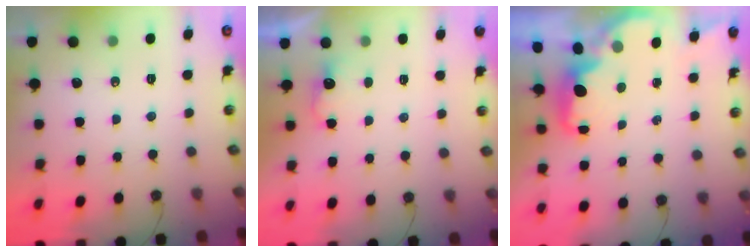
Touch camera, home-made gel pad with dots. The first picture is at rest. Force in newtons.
{"total": 2.5, "press": 2.4, "slide": 0.7}
{"total": 1.5, "press": 1.3, "slide": 0.7}